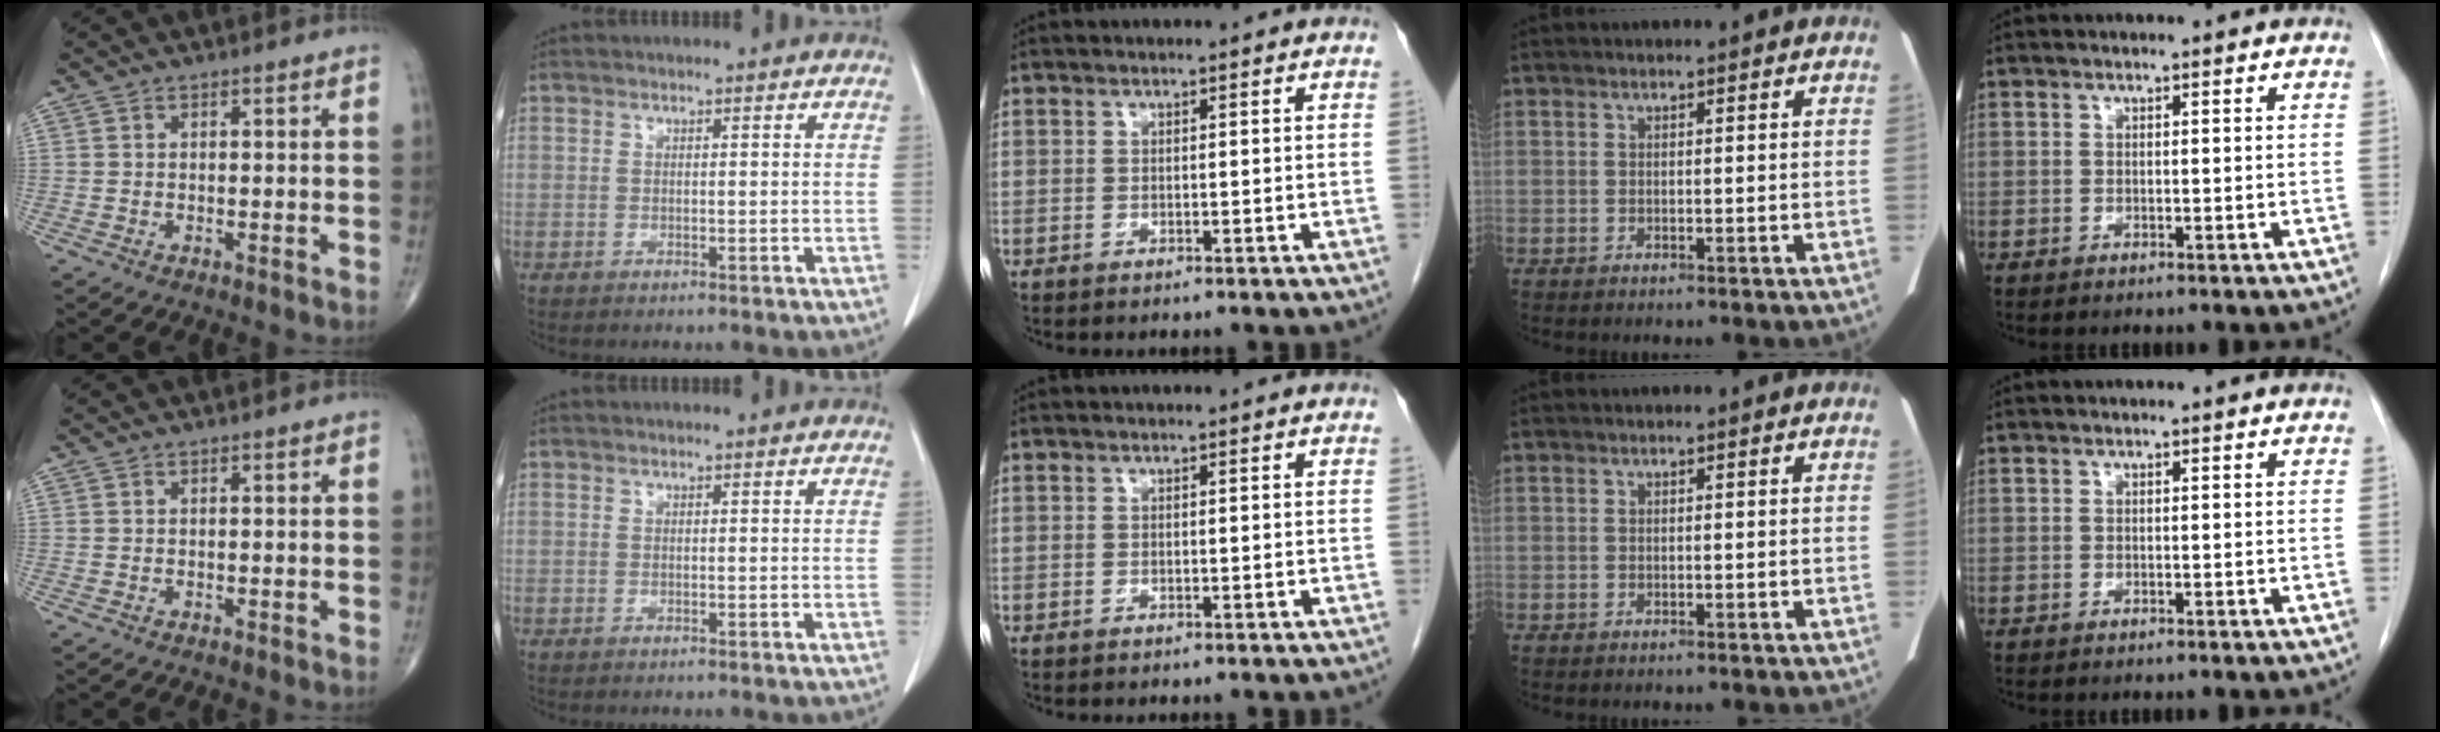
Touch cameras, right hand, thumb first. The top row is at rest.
{}